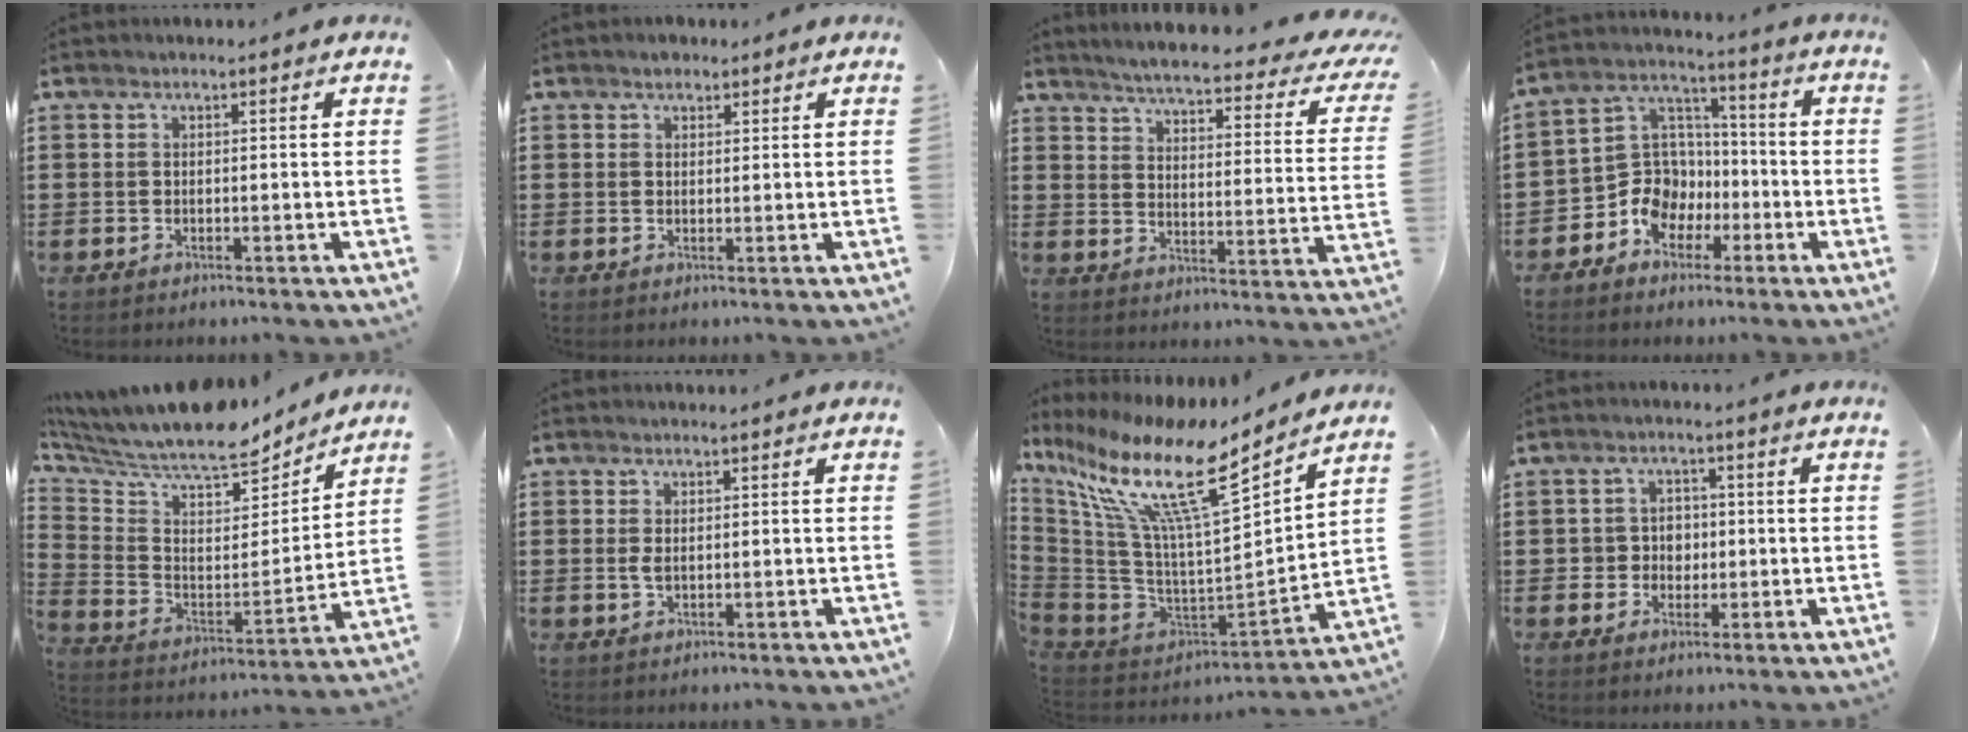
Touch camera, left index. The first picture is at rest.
{"total": 1.4, "force": [1.2, 0.6, 0.2], "torque": [0.002, 0.000, 0.022]}
{"total": 4.5, "force": [3.9, 0.0, 2.3], "torque": [-0.065, -0.029, 0.058]}
{"total": 9.1, "force": [-3.8, 7.8, 2.7], "torque": [-0.096, 0.010, -0.074]}
{"total": 9.8, "force": [8.8, 2.3, 3.7], "torque": [-0.108, -0.067, 0.149]}
{"total": 1.5, "force": [0.3, 0.5, 1.3], "torque": [-0.034, -0.001, 0.003]}
{"total": 14.7, "force": [8.8, 2.6, 11.5], "torque": [-0.256, -0.065, 0.133]}
{"total": 3.1, "force": [-0.1, 2.9, 1.0], "torque": [-0.032, 0.008, -0.008]}